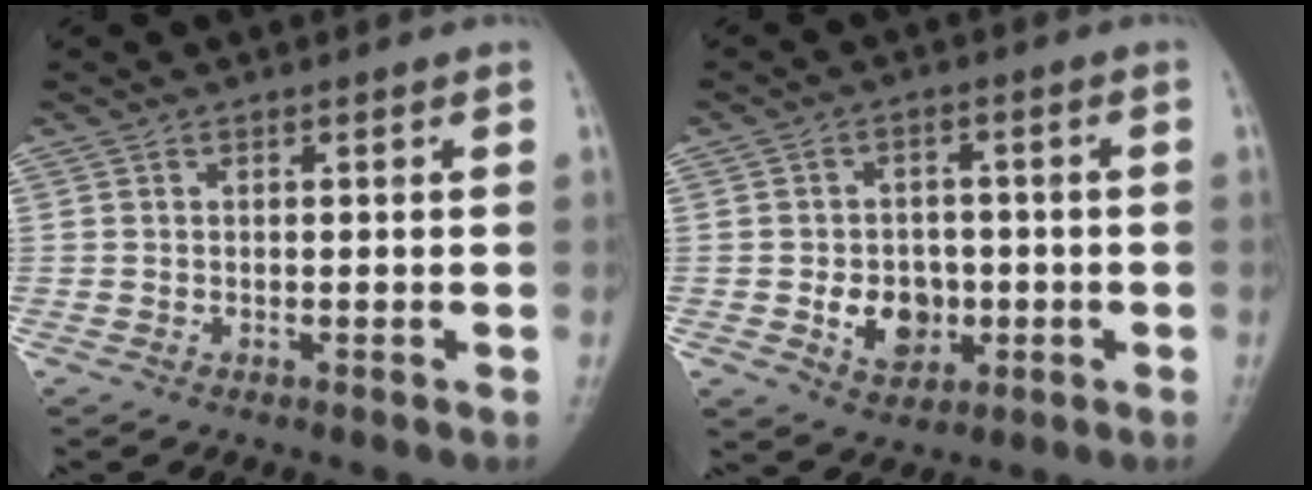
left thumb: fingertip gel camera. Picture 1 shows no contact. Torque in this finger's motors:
{"motor_torque": [0.80, 0.87, 0.39, 0.15, 0.00]}